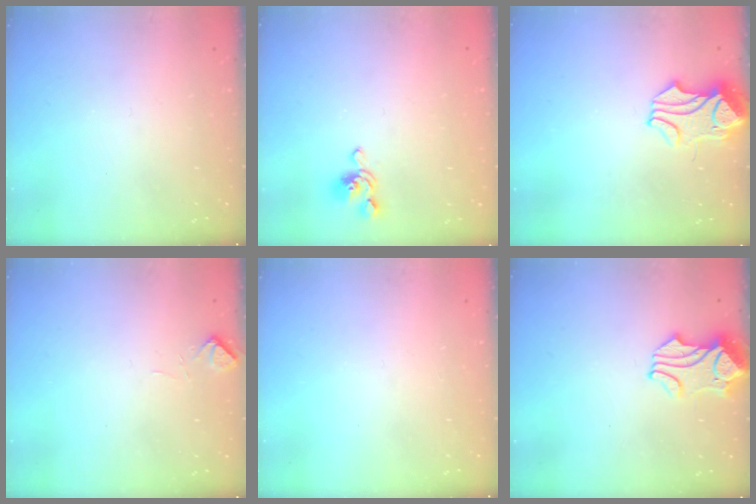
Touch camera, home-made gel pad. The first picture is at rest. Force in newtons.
{"total": 1.5, "press": 1.2, "slide": 1.0}
{"total": 1.4, "press": 0.9, "slide": 1.1}
{"total": 2.7, "press": 2.6, "slide": 0.6}
{"total": 0.0}
{"total": 3.0, "press": 2.8, "slide": 0.9}